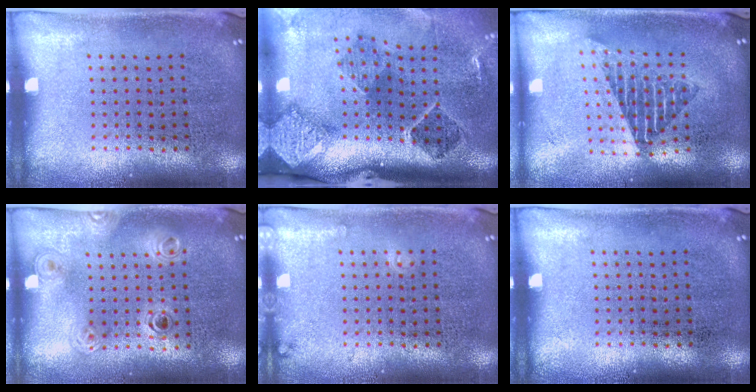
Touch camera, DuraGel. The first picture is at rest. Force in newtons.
{"total": 2.9, "press": 1.8, "slide": 2.2}
{"total": 1.7, "press": 1.4, "slide": 1.0}
{"total": 1.2, "press": 1.1, "slide": 0.5}
{"total": 0.9, "press": 0.9, "slide": 0.1}
{"total": 0.0}